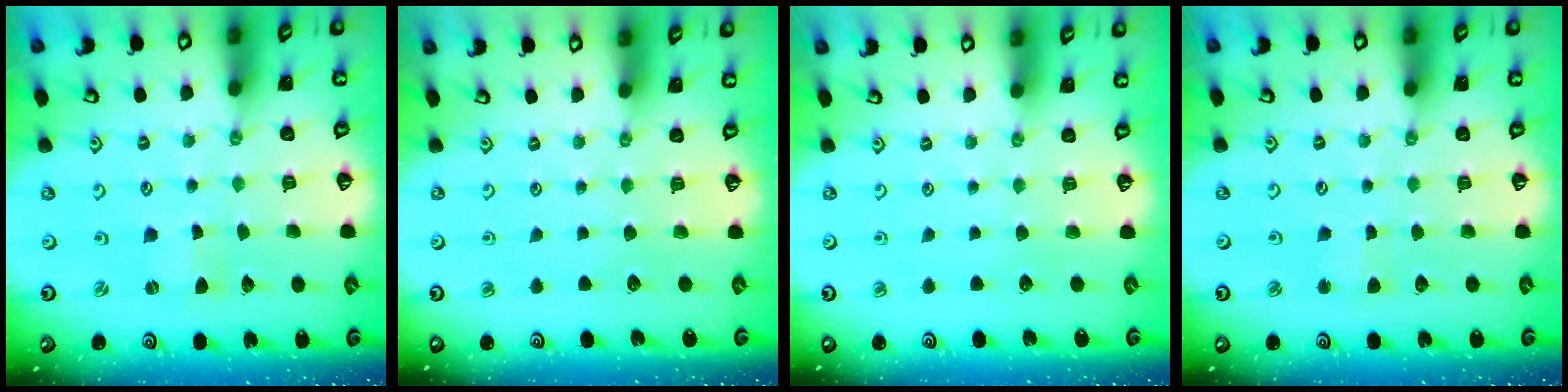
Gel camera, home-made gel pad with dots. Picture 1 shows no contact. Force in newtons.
{"total": 0.0}
{"total": 0.0}
{"total": 2.2, "press": 2.2, "slide": 0.2}